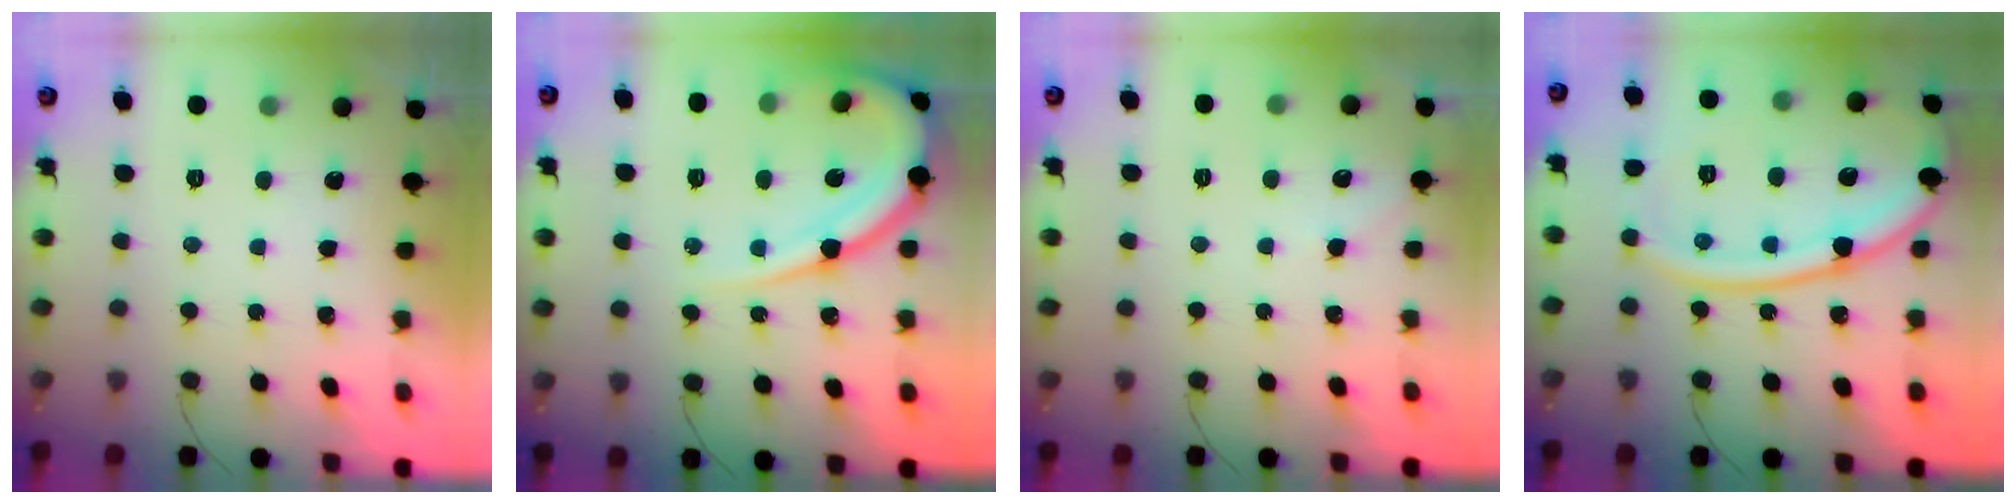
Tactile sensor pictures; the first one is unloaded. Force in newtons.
{"total": 13.5, "press": 13.4, "slide": 1.6}
{"total": 2.3, "press": 2.3, "slide": 0.4}
{"total": 18.3, "press": 18.2, "slide": 2.0}